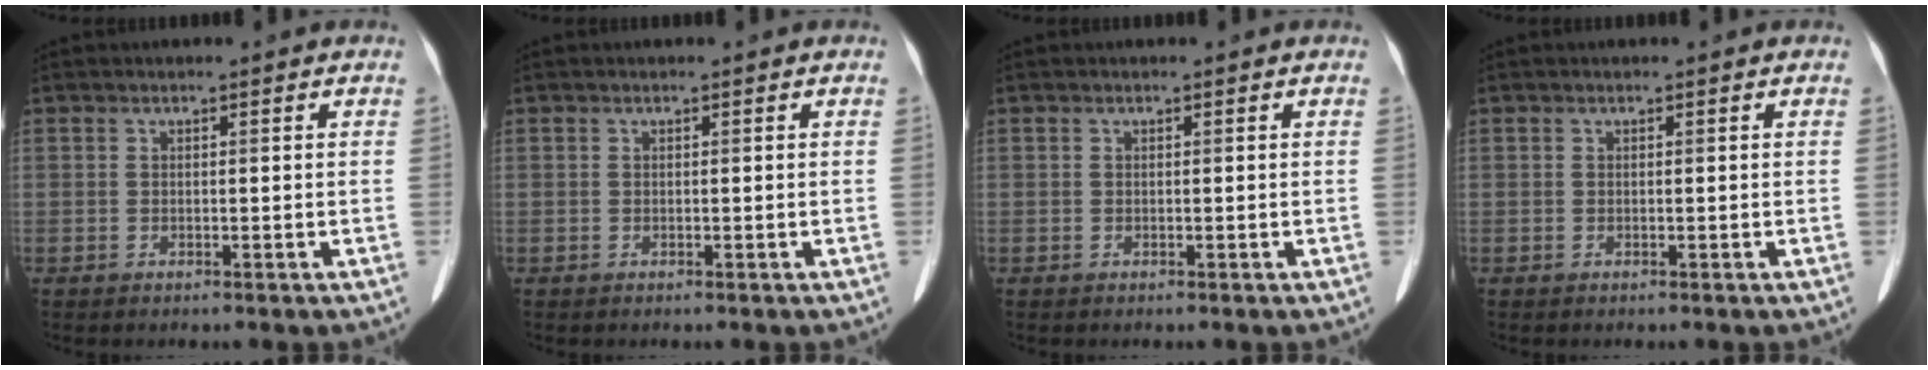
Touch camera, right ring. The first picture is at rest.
{"total": 0.0}
{"total": 0.0}
{"total": 0.0}